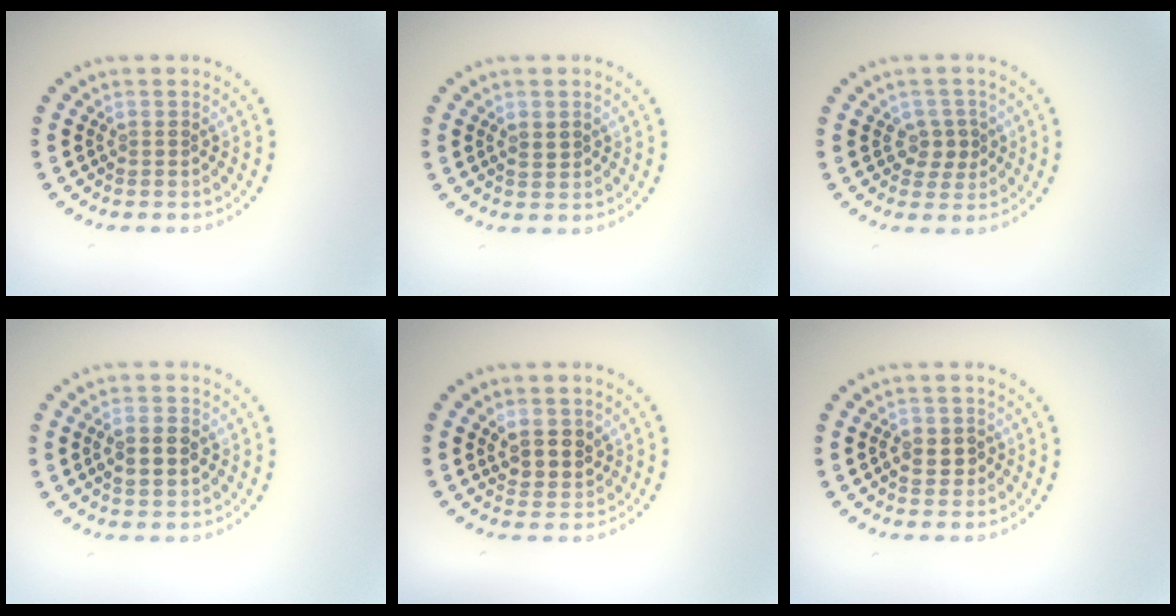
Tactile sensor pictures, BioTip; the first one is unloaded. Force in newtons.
{"total": 0.7, "press": 0.6, "slide": 0.4}
{"total": 2.0, "press": 1.8, "slide": 0.9}
{"total": 2.8, "press": 2.8, "slide": 0.2}
{"total": 2.7, "press": 2.5, "slide": 1.0}
{"total": 2.3, "press": 2.3, "slide": 0.6}